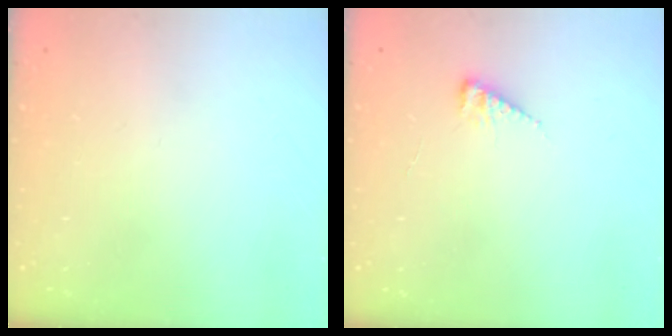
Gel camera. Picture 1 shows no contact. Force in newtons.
{"total": 5.2, "press": 5.2, "slide": 0.5}